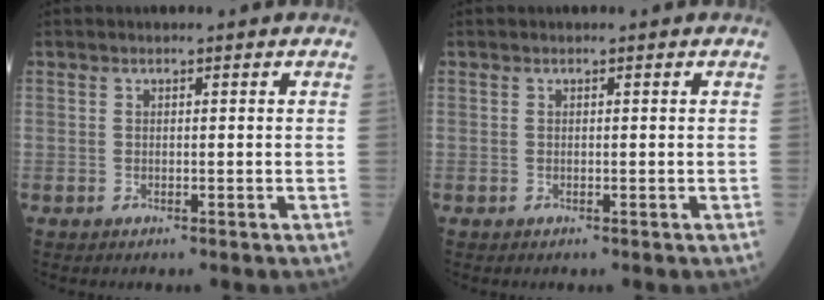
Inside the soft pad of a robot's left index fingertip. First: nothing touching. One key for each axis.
{"total": 0.0}